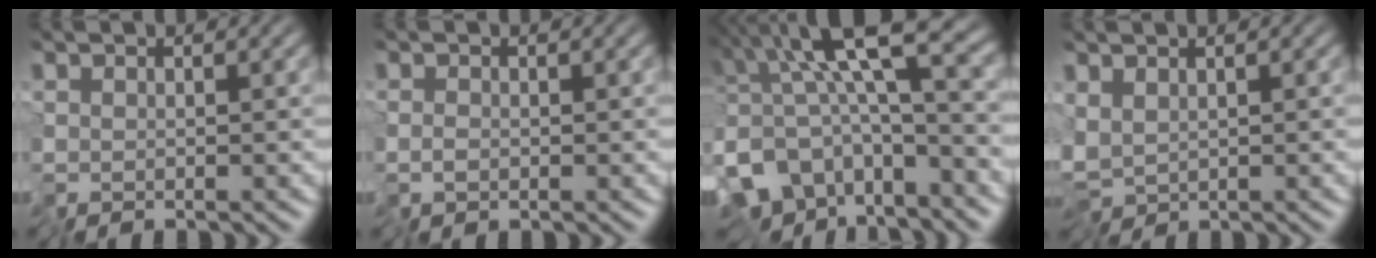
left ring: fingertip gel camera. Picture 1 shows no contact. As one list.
[{"total": 0.6, "force": [-0.4, 0.4, 0.3], "torque": [-0.004, 0.001, -0.011]}, {"total": 13.0, "force": [-5.2, 5.5, 10.5], "torque": [-0.186, 0.003, -0.094]}, {"total": 3.1, "force": [-0.6, 1.8, 2.4], "torque": [-0.044, 0.001, -0.019]}]